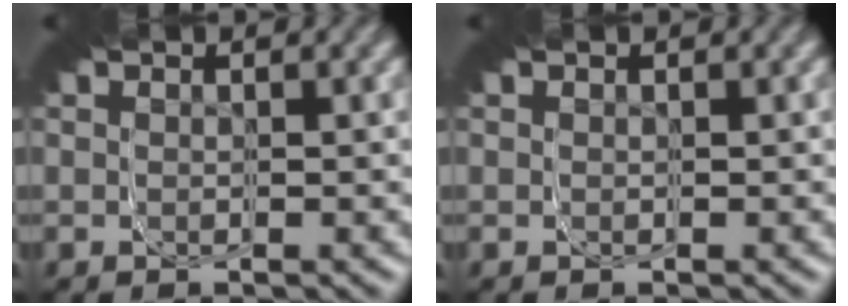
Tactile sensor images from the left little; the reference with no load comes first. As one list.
[{"total": 0.0}]